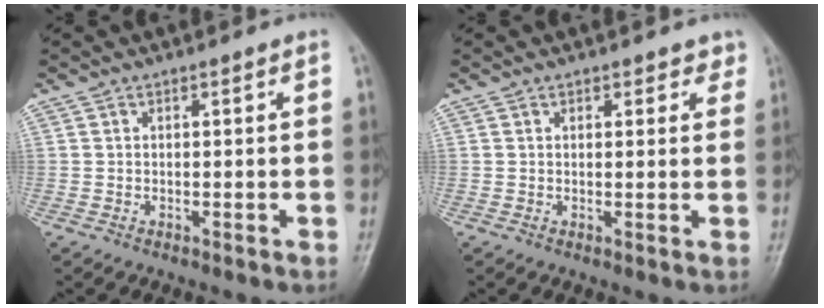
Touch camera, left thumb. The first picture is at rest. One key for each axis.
{"total": 2.4, "fx": 1.7, "fy": 1.6, "fz": 0.8, "tx": 0.020, "ty": -0.006, "tz": 0.015}